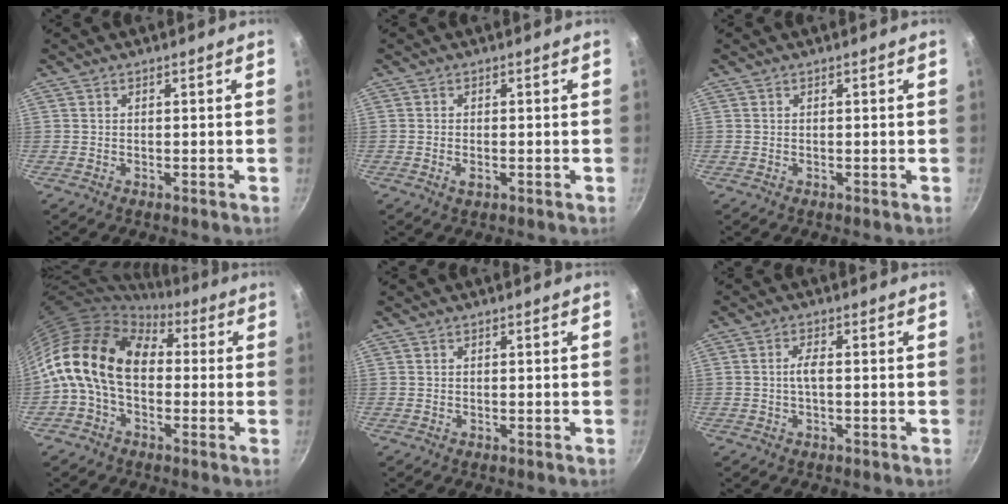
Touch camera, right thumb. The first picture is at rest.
{"total": 1.7, "force": [-0.5, 0.9, 1.3], "torque": [-0.027, -0.001, -0.010]}
{"total": 0.0}
{"total": 16.7, "force": [1.0, 11.5, 12.0], "torque": [-0.201, 0.032, -0.004]}
{"total": 0.0}
{"total": 2.5, "force": [-0.2, 0.9, 2.3], "torque": [-0.050, 0.010, -0.006]}